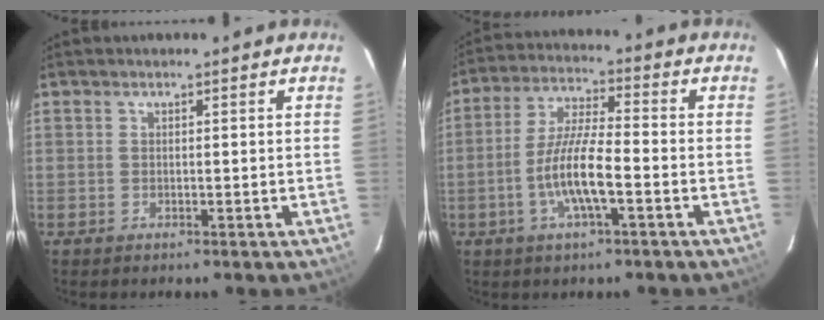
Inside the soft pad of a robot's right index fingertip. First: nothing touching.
{"total": 9.9, "force": [-3.4, 1.7, 9.1], "torque": [-0.185, 0.000, -0.065]}